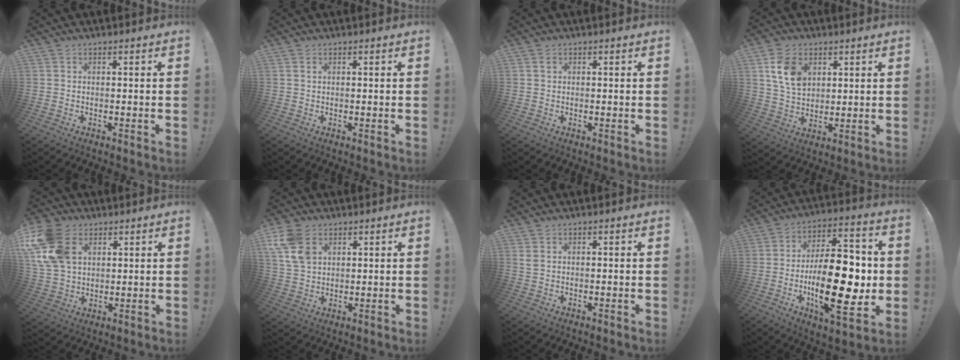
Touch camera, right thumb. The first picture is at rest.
{"total": 0.7, "force": [0.3, 0.3, 0.5], "torque": [-0.010, 0.000, 0.006]}
{"total": 0.8, "force": [0.2, 0.6, 0.4], "torque": [-0.001, 0.000, 0.001]}
{"total": 11.5, "force": [4.5, 8.4, 6.6], "torque": [-0.106, -0.007, 0.087]}
{"total": 16.7, "force": [6.1, 12.0, 9.8], "torque": [-0.197, -0.015, 0.122]}
{"total": 10.9, "force": [4.8, 7.4, 6.4], "torque": [-0.129, -0.007, 0.098]}
{"total": 1.5, "force": [0.7, 0.6, 1.2], "torque": [-0.018, -0.001, 0.011]}
{"total": 26.2, "force": [-3.6, 11.9, 23.1], "torque": [-0.380, 0.012, -0.054]}